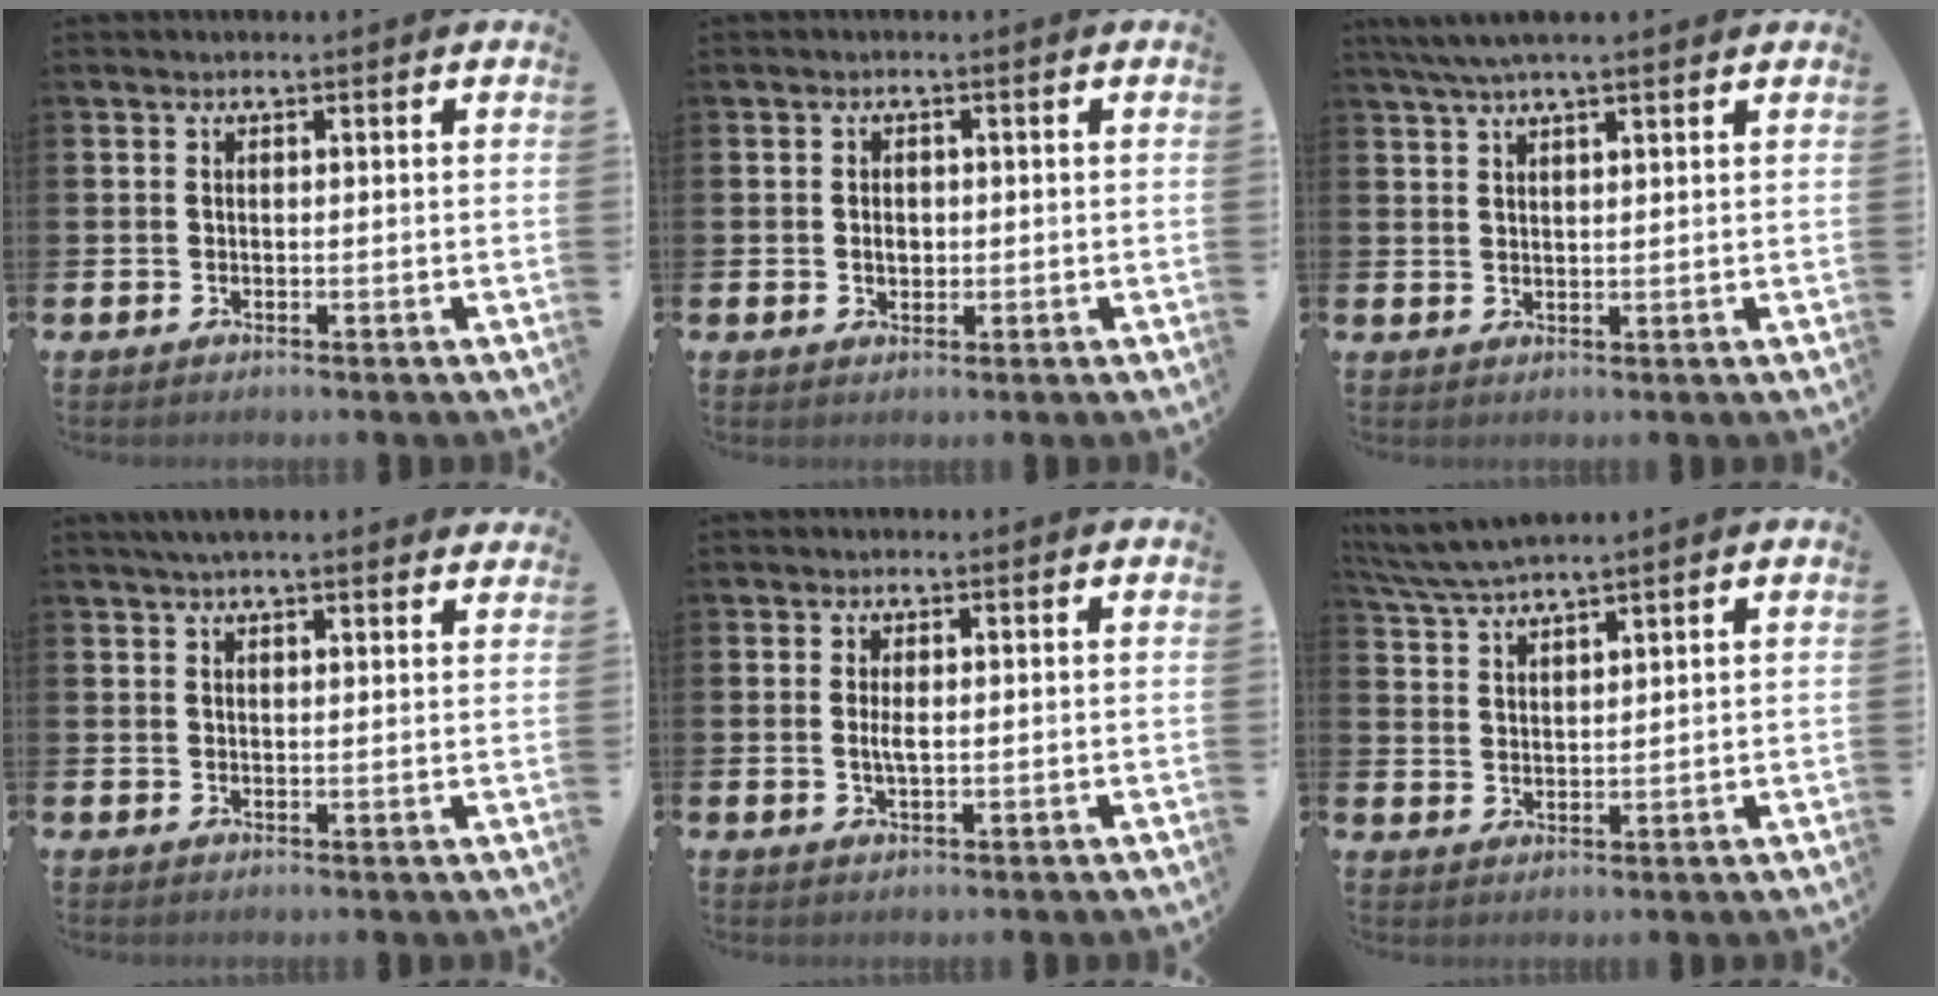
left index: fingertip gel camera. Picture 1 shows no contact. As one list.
[{"total": 1.9, "force": [-0.1, 1.4, 1.3], "torque": [-0.011, 0.002, -0.006]}, {"total": 4.1, "force": [3.4, 0.6, 2.3], "torque": [-0.051, -0.002, 0.062]}, {"total": 3.2, "force": [3.0, 0.4, 1.0], "torque": [-0.026, -0.005, 0.055]}, {"total": 2.0, "force": [0.2, 0.7, 1.9], "torque": [-0.030, -0.001, 0.000]}, {"total": 4.2, "force": [4.1, -0.2, 1.0], "torque": [-0.039, -0.017, 0.076]}]